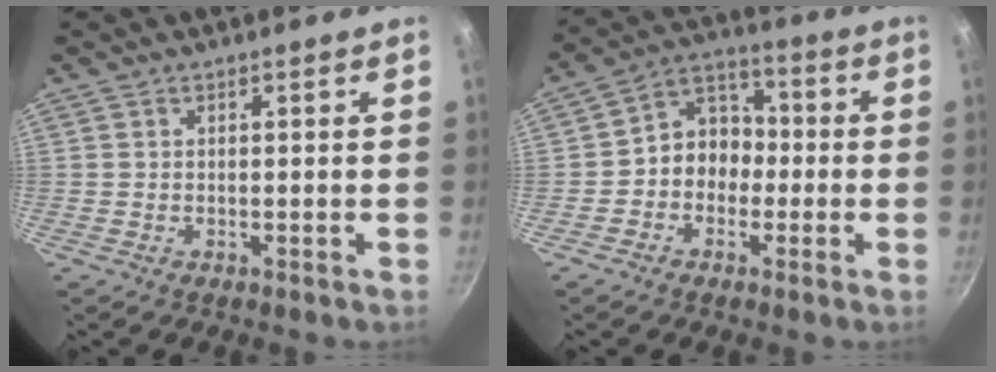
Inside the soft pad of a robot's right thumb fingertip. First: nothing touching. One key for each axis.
{"total": 8.6, "fx": -1.6, "fy": 7.2, "fz": 4.4, "tx": -0.021, "ty": 0.039, "tz": -0.043}